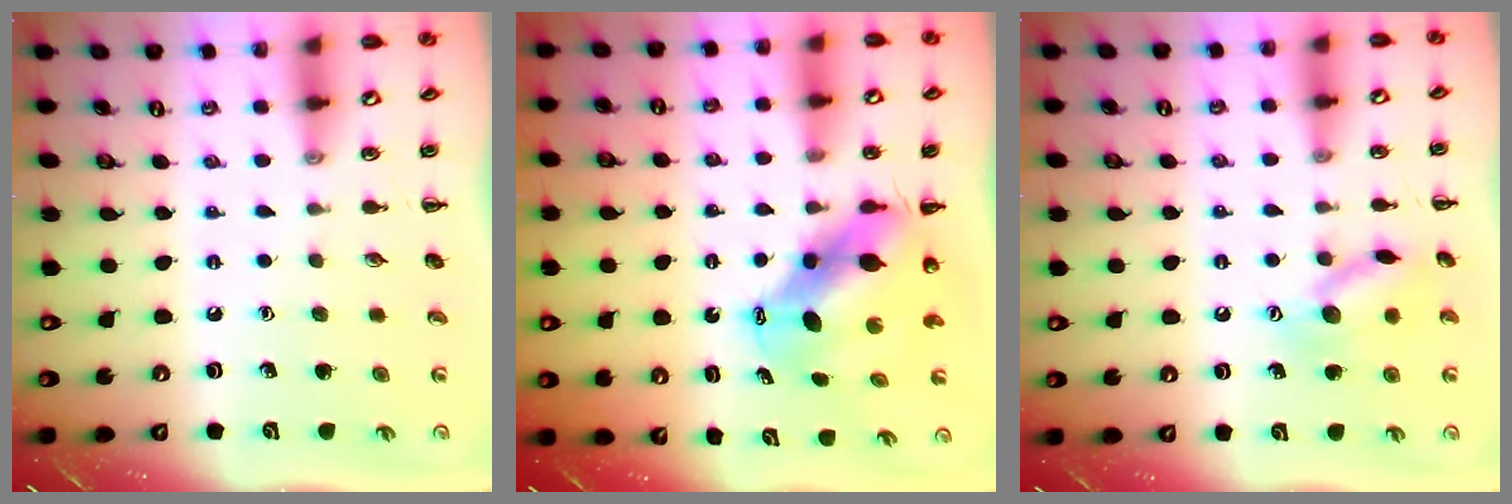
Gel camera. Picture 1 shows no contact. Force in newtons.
{"total": 8.5, "press": 8.2, "slide": 1.9}
{"total": 11.7, "press": 11.7, "slide": 0.5}